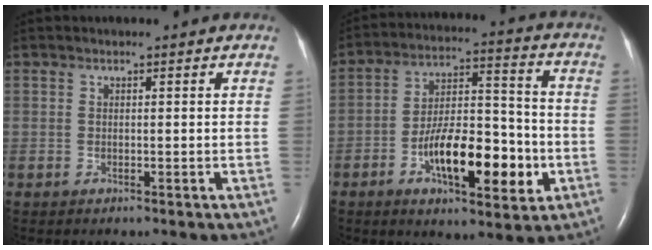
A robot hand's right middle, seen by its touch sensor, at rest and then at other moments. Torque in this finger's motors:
{"motor_torque": [1.67, -0.47, 0.55, 0.18]}